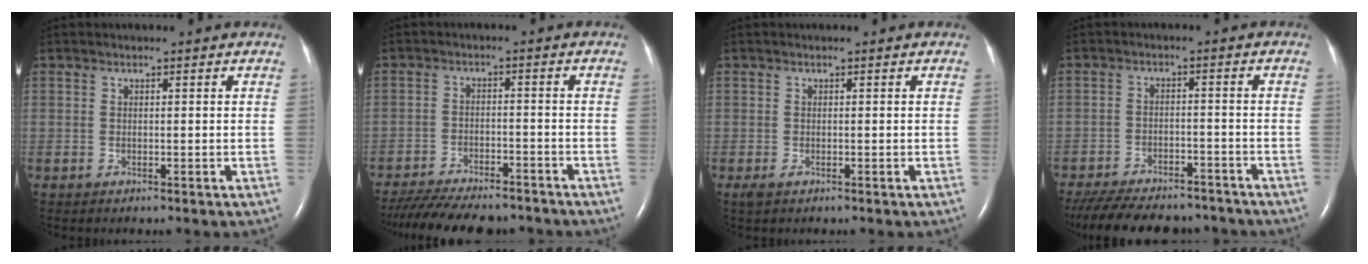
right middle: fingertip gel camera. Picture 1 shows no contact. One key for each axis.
{"total": 15.8, "fx": -13.9, "fy": 3.7, "fz": 6.5, "tx": -0.138, "ty": -0.015, "tz": -0.200}
{"total": 1.0, "fx": -0.5, "fy": 0.4, "fz": 0.7, "tx": -0.019, "ty": -0.003, "tz": -0.006}
{"total": 18.2, "fx": -15.8, "fy": 5.5, "fz": 7.2, "tx": -0.180, "ty": -0.021, "tz": -0.222}